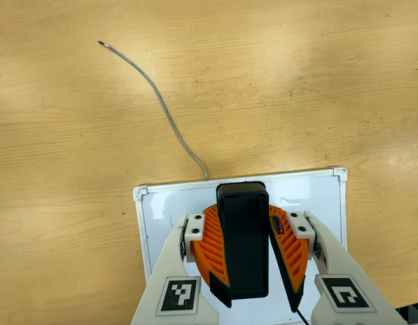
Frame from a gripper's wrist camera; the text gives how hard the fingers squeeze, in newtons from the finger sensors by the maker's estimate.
{"total": 9.9, "left": 10.2, "right": 9.7}